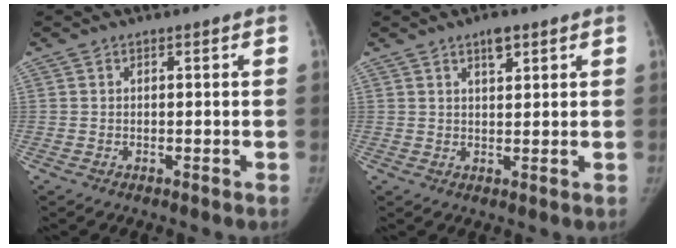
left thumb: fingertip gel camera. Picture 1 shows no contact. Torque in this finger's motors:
{"motor_torque": [0.72, 0.19, 0.39, -0.91, 0.13]}